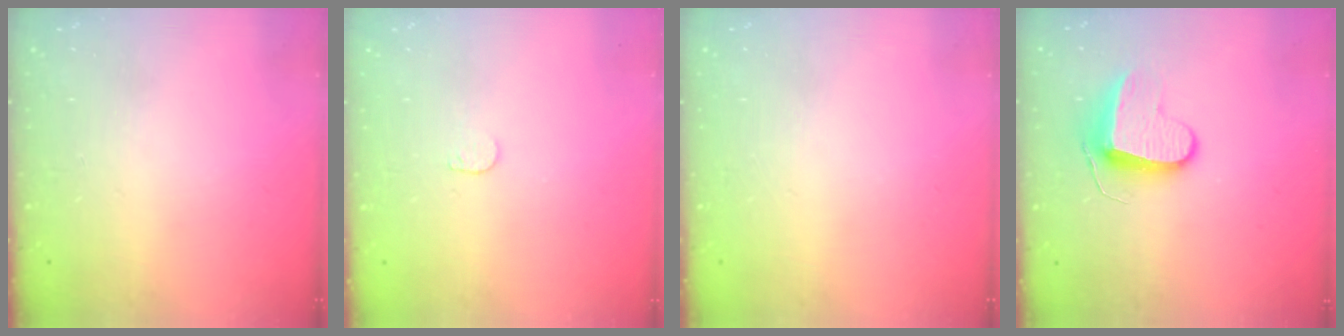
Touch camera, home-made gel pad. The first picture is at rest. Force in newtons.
{"total": 3.2, "press": 3.2, "slide": 0.3}
{"total": 0.0}
{"total": 8.8, "press": 8.8, "slide": 0.2}